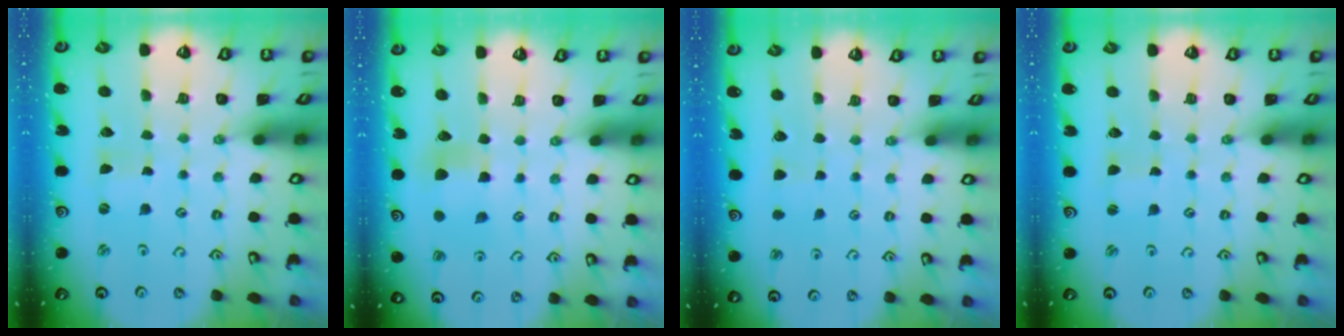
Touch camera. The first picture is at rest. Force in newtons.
{"total": 6.3, "press": 6.3, "slide": 0.4}
{"total": 3.8, "press": 3.8, "slide": 0.6}
{"total": 0.0}